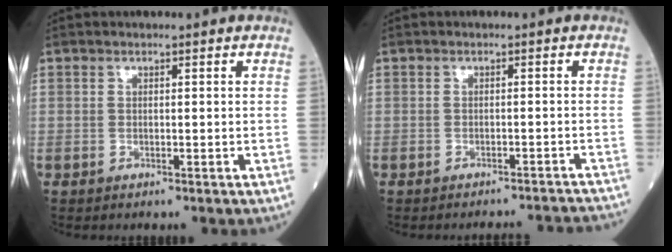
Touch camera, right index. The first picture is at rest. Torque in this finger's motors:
{"motor_torque": [-0.20, -0.14, -0.07, 0.01]}